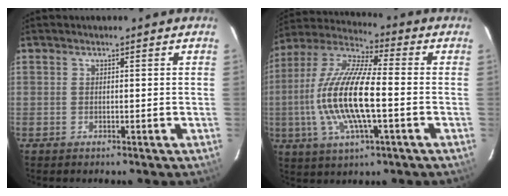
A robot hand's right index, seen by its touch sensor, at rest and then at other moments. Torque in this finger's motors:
{"motor_torque": [1.55, -0.59, 1.05, 0.21]}